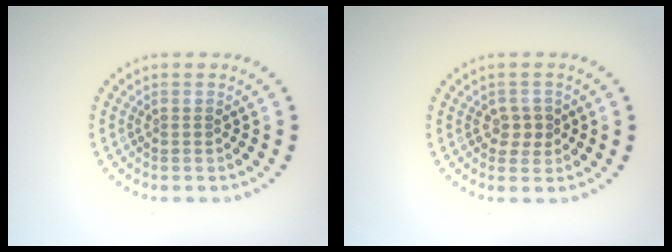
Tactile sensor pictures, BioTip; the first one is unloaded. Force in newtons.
{"total": 1.8, "press": 1.7, "slide": 0.5}